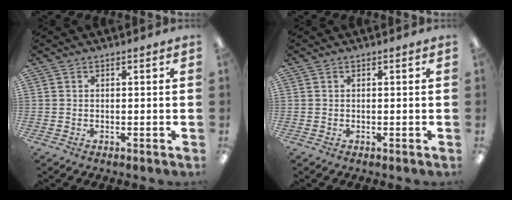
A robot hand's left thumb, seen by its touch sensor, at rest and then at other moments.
{"total": 0.0}